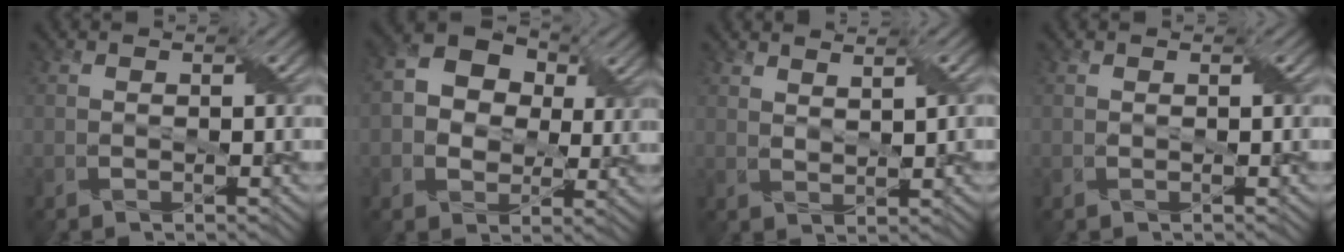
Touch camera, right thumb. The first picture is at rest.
{"total": 8.7, "force": [2.1, 6.7, 5.1], "torque": [-0.119, 0.006, 0.025]}
{"total": 2.3, "force": [1.9, 0.1, 1.3], "torque": [-0.025, -0.003, 0.039]}
{"total": 0.0}